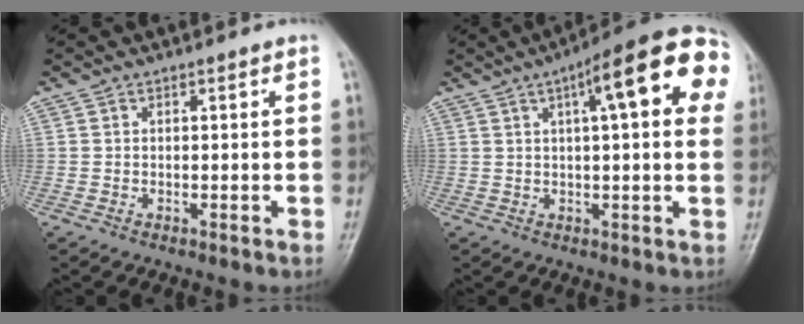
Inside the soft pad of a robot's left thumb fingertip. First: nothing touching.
{"total": 17.9, "force": [6.1, 5.1, 16.0], "torque": [-0.202, 0.026, 0.074]}